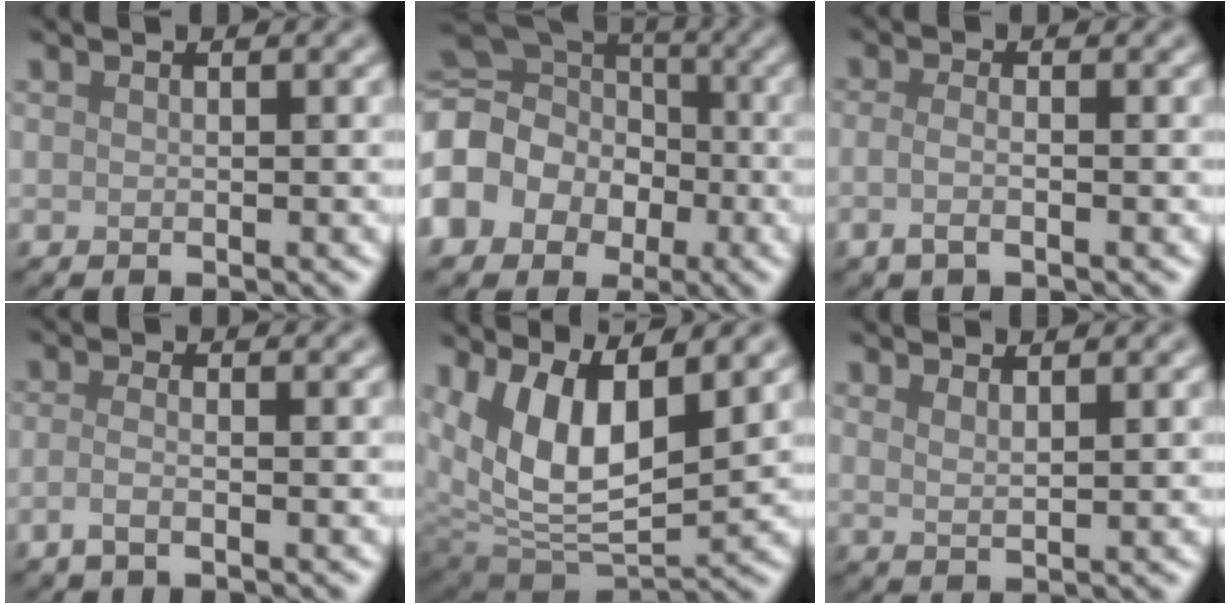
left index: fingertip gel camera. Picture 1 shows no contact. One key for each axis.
{"total": 13.1, "fx": -3.5, "fy": 11.1, "fz": 6.1, "tx": -0.146, "ty": 0.000, "tz": -0.094}
{"total": 1.8, "fx": -0.7, "fy": 0.6, "fz": 1.6, "tx": -0.035, "ty": -0.006, "tz": -0.019}
{"total": 1.9, "fx": -0.9, "fy": 0.6, "fz": 1.5, "tx": -0.029, "ty": -0.004, "tz": -0.025}
{"total": 8.4, "fx": 3.3, "fy": 4.2, "fz": 6.4, "tx": -0.126, "ty": -0.018, "tz": 0.064}
{"total": 1.8, "fx": 1.3, "fy": 0.5, "fz": 1.1, "tx": -0.012, "ty": -0.003, "tz": 0.020}